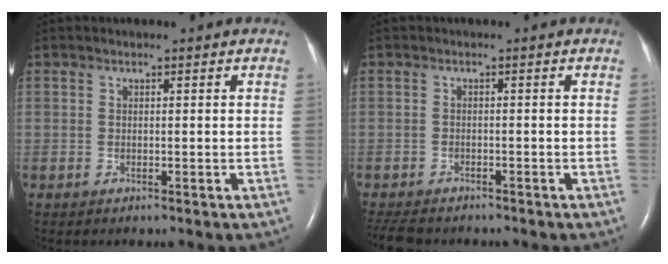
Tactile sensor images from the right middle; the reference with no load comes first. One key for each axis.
{"total": 5.8, "fx": -5.0, "fy": 1.9, "fz": 2.1, "tx": -0.035, "ty": -0.009, "tz": -0.077}